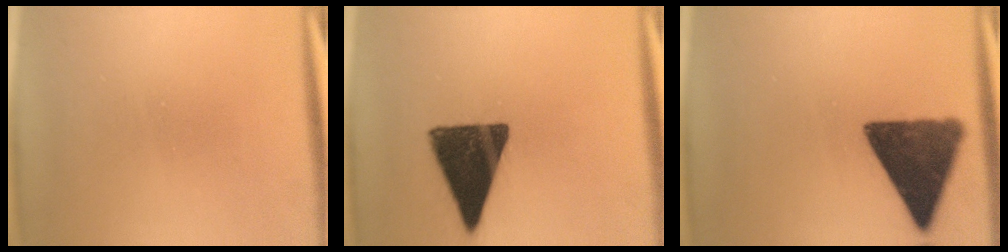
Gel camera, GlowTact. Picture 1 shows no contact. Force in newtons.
{"total": 15.7}
{"total": 13.2}